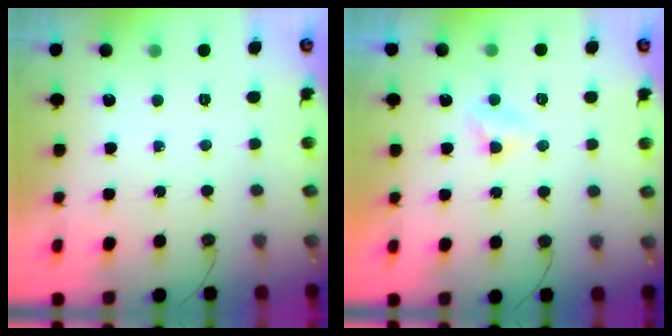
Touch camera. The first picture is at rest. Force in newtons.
{"total": 2.7, "press": 2.6, "slide": 0.4}